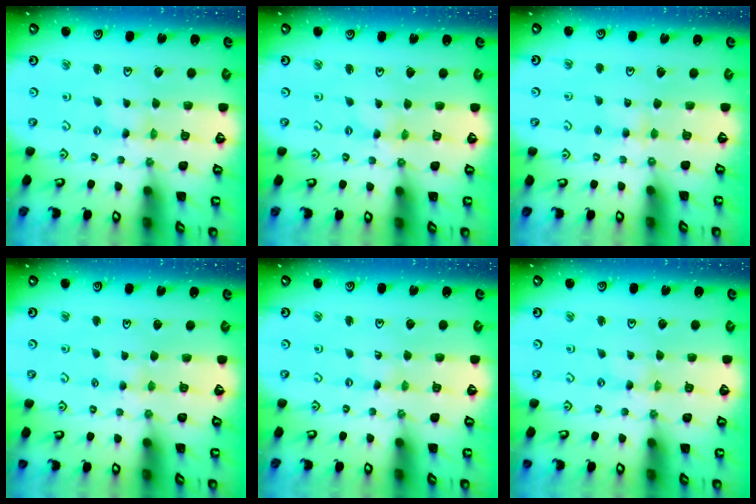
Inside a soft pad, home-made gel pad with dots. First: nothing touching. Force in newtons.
{"total": 0.0}
{"total": 3.4, "press": 3.3, "slide": 0.4}
{"total": 3.7, "press": 3.7, "slide": 0.7}
{"total": 0.0}
{"total": 0.0}